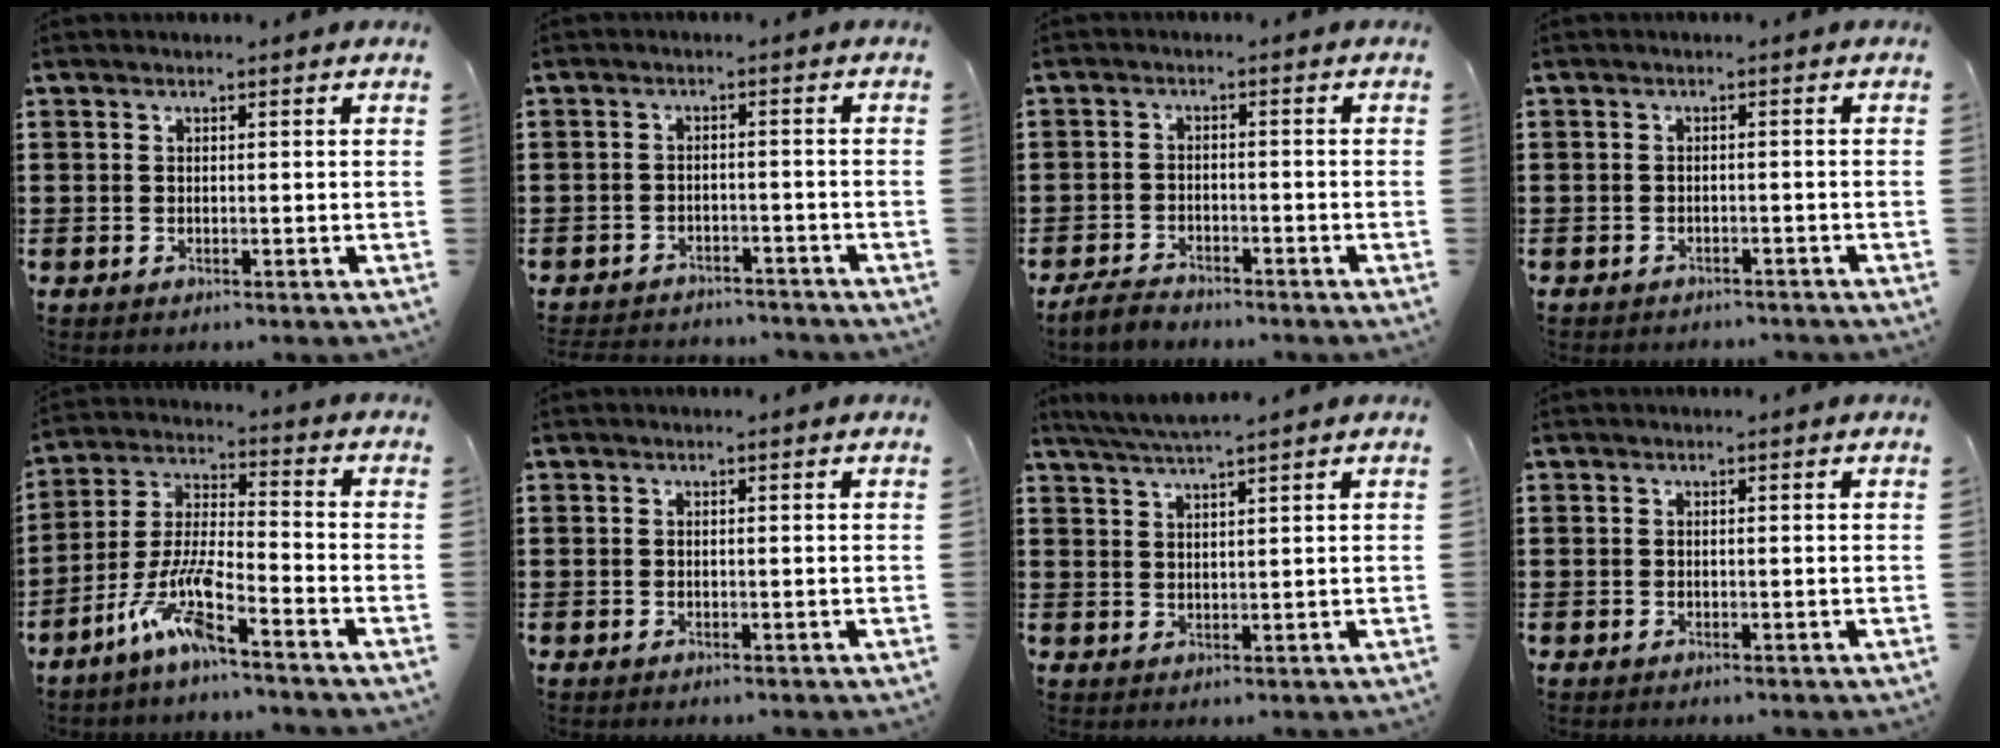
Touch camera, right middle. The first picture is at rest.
{"total": 2.9, "force": [-2.9, 0.5, -0.1], "torque": [-0.004, -0.003, -0.061]}
{"total": 2.9, "force": [-2.8, 0.8, 0.2], "torque": [-0.016, 0.002, -0.061]}
{"total": 1.3, "force": [-1.3, 0.3, -0.1], "torque": [-0.003, 0.000, -0.027]}
{"total": 9.1, "force": [-6.3, 1.1, 6.5], "torque": [-0.154, -0.012, -0.124]}
{"total": 0.0}
{"total": 3.5, "force": [3.2, -0.5, 1.3], "torque": [-0.036, -0.006, 0.059]}
{"total": 0.0}